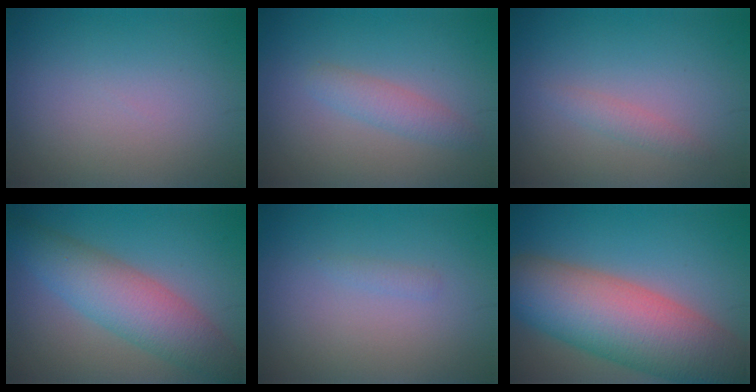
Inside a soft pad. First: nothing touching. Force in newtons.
{"total": 1.9, "press": 1.9, "slide": 0.1}
{"total": 1.2, "press": 1.2, "slide": 0.0}
{"total": 6.2, "press": 6.2, "slide": 0.1}
{"total": 0.6, "press": 0.6, "slide": 0.1}
{"total": 11.8, "press": 11.8, "slide": 0.5}